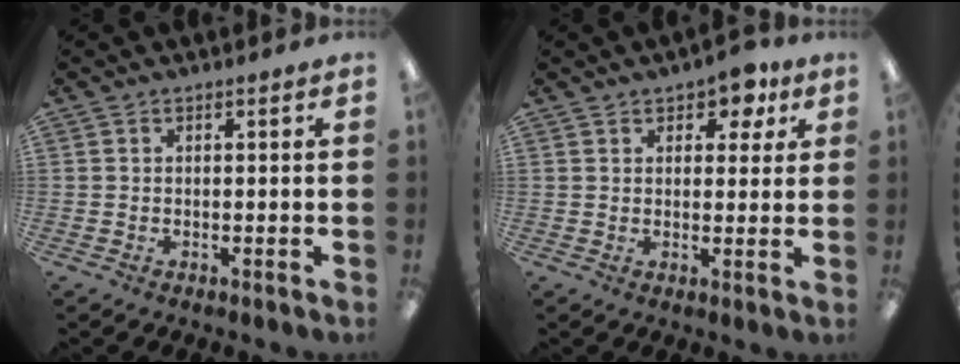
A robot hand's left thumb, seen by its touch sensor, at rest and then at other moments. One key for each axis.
{"total": 5.9, "fx": 3.6, "fy": 3.3, "fz": 3.3, "tx": -0.033, "ty": -0.008, "tz": 0.058}